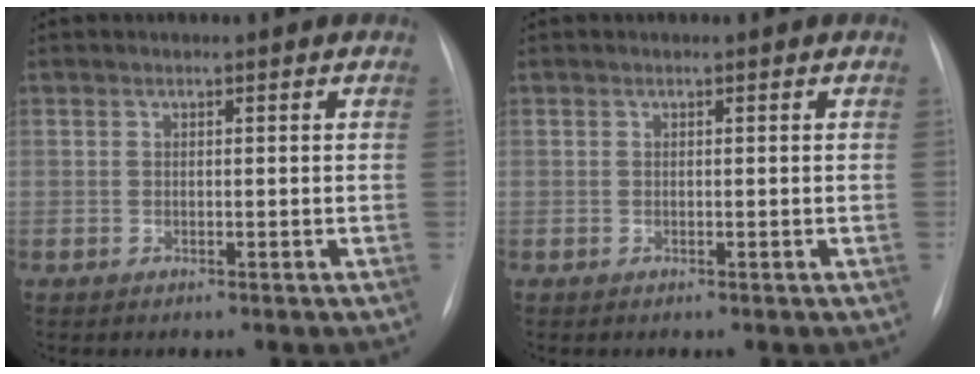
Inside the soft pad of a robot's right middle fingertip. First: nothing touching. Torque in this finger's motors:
{"motor_torque": [-0.07, -0.07, 0.00, 0.00]}